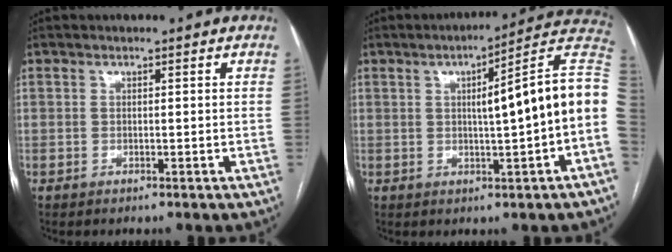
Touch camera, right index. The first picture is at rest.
{"total": 14.2, "force": [0.3, 0.0, 14.1], "torque": [-0.188, 0.029, -0.001]}